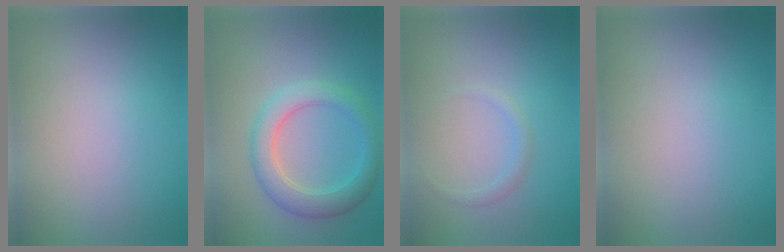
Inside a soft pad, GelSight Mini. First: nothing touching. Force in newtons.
{"total": 3.9, "press": 3.9, "slide": 0.3}
{"total": 0.9, "press": 0.9, "slide": 0.1}
{"total": 0.0}